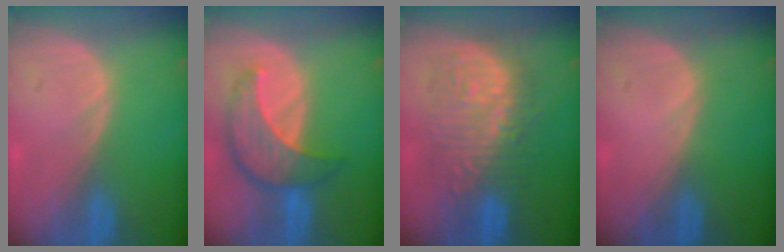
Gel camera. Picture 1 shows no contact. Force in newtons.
{"total": 8.2, "press": 7.6, "slide": 3.3}
{"total": 9.9, "press": 9.9, "slide": 0.5}
{"total": 0.0}